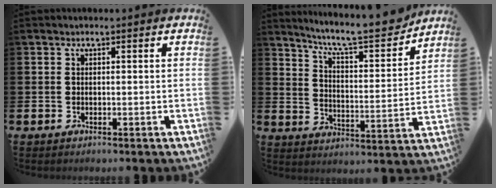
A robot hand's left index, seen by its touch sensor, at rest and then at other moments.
{"total": 9.5, "force": [8.7, 1.3, 3.7], "torque": [-0.092, -0.061, 0.146]}